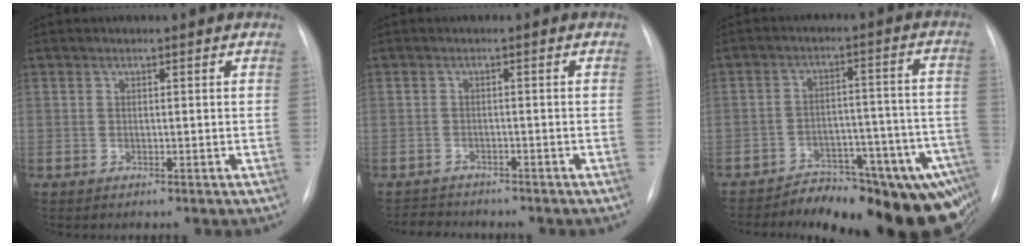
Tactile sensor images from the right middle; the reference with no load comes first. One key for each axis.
{"total": 4.4, "fx": -4.1, "fy": 1.6, "fz": 0.2, "tx": -0.004, "ty": -0.001, "tz": -0.059}
{"total": 20.1, "fx": -15.9, "fy": 5.7, "fz": 10.9, "tx": -0.061, "ty": 0.032, "tz": -0.207}